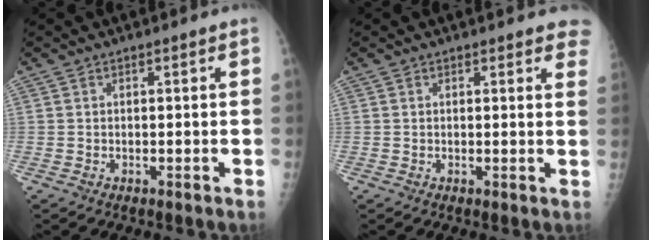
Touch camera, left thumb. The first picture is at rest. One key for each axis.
{"total": 4.1, "fx": 3.5, "fy": 1.4, "fz": 1.7, "tx": 0.009, "ty": -0.011, "tz": 0.025}